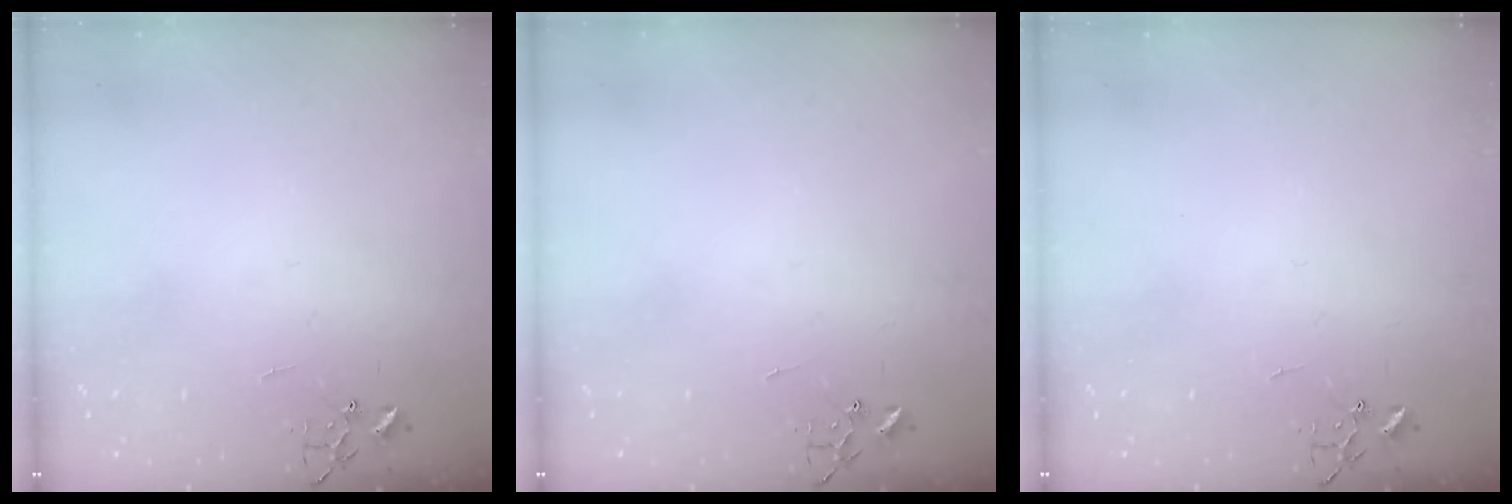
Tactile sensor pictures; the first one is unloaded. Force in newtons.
{"total": 0.0}
{"total": 0.0}